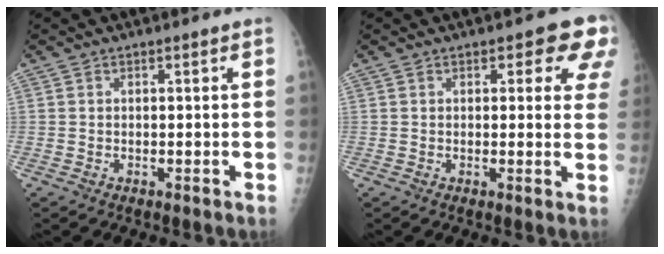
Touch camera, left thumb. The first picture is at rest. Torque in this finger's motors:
{"motor_torque": [-0.09, 0.09, -0.11, -0.06, 0.06]}